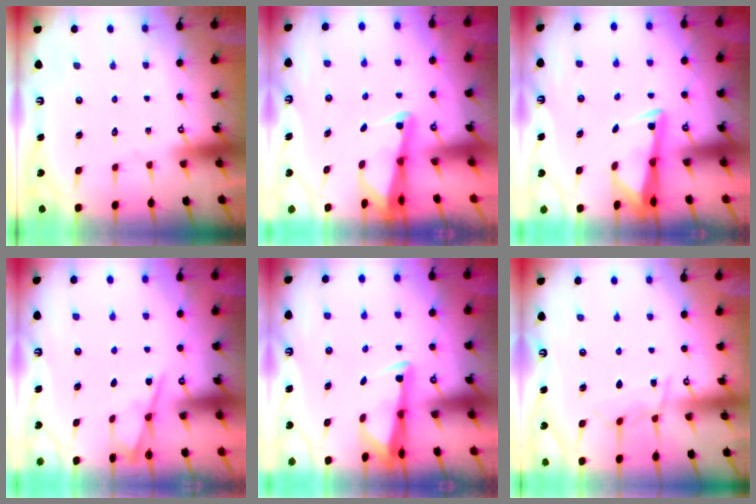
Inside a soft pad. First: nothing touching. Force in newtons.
{"total": 2.6, "press": 2.6, "slide": 0.3}
{"total": 3.3, "press": 3.2, "slide": 0.9}
{"total": 4.1, "press": 4.0, "slide": 0.6}
{"total": 3.3, "press": 3.2, "slide": 0.9}
{"total": 7.2, "press": 7.1, "slide": 0.8}